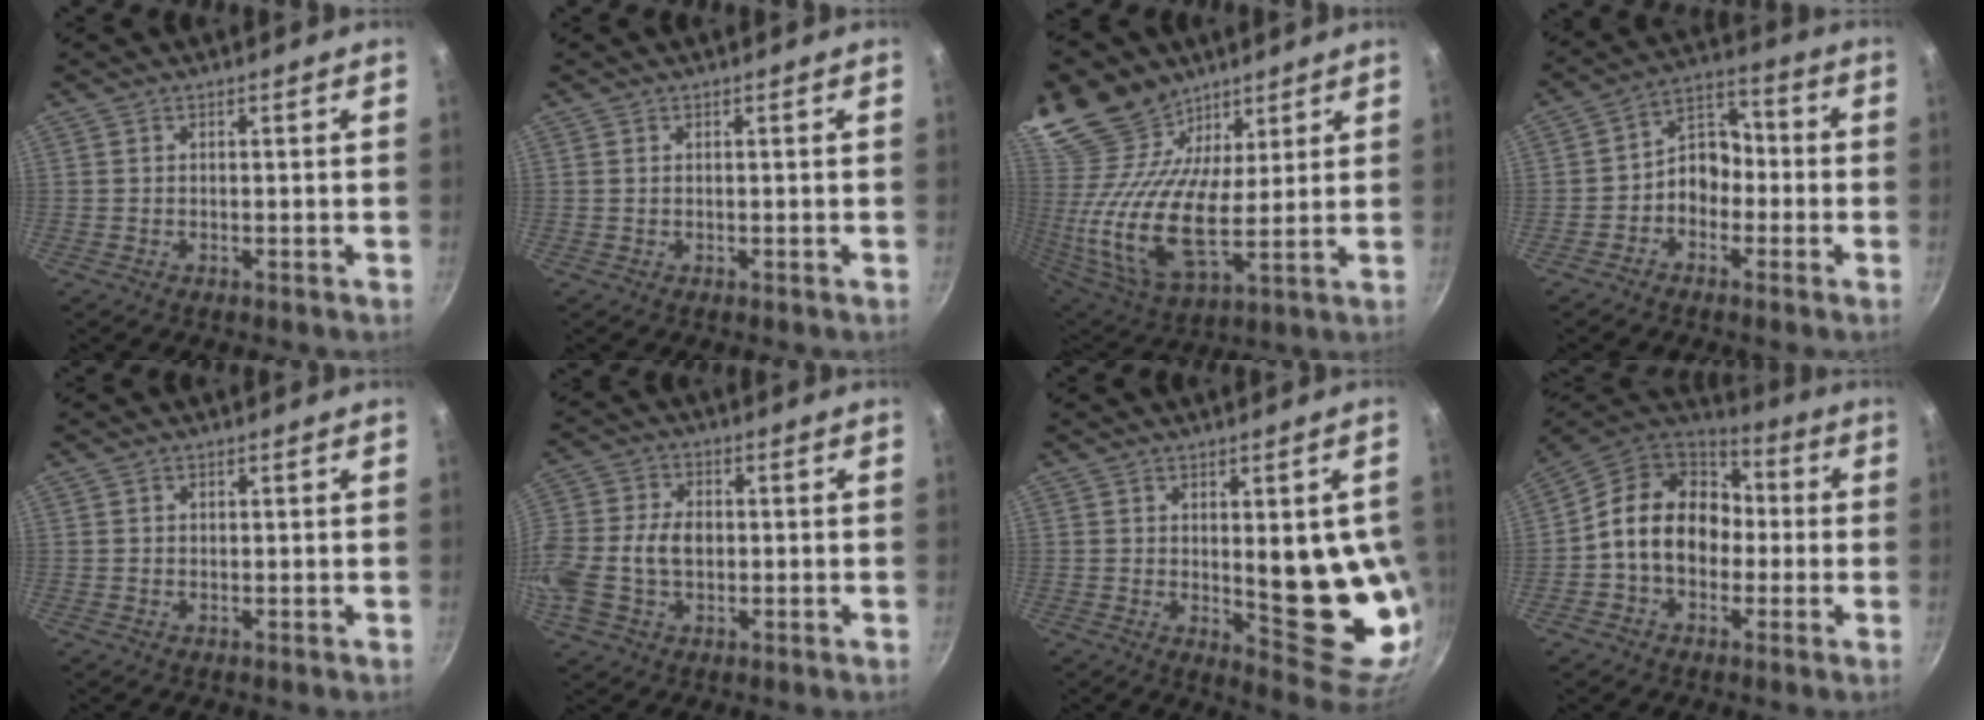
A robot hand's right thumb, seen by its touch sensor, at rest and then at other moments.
{"total": 0.0}
{"total": 22.4, "force": [13.9, 13.2, 11.6], "torque": [-0.237, -0.060, 0.262]}
{"total": 8.3, "force": [-2.0, 6.5, 4.8], "torque": [-0.030, 0.046, -0.049]}
{"total": 0.6, "force": [0.2, 0.6, 0.2], "torque": [-0.001, 0.002, 0.003]}
{"total": 14.1, "force": [-1.1, 10.1, 9.8], "torque": [-0.216, 0.028, -0.027]}
{"total": 16.7, "force": [0.3, 6.1, 15.6], "torque": [-0.150, -0.026, 0.018]}
{"total": 16.7, "force": [-0.3, 12.9, 10.5], "torque": [-0.139, 0.044, -0.020]}